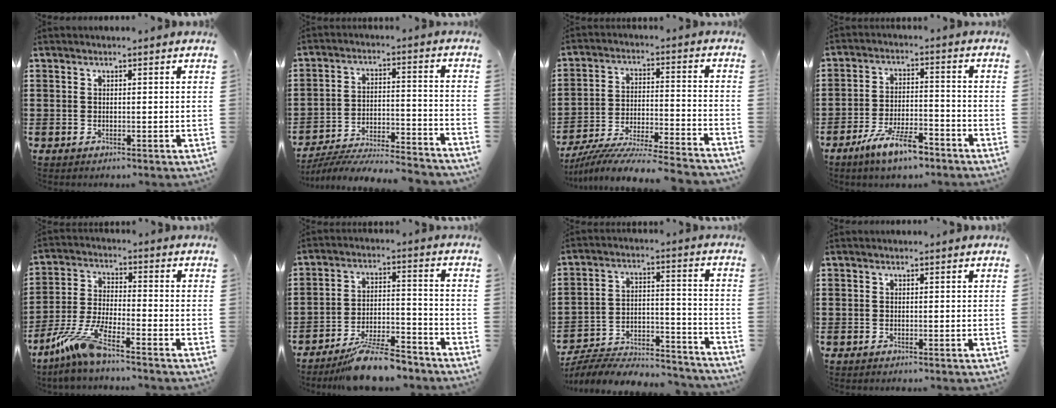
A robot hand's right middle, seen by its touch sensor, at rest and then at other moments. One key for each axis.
{"total": 6.5, "fx": -6.2, "fy": 0.1, "fz": 1.9, "tx": -0.027, "ty": 0.003, "tz": -0.120}
{"total": 7.5, "fx": -7.2, "fy": -0.6, "fz": 2.0, "tx": -0.036, "ty": -0.005, "tz": -0.145}
{"total": 7.4, "fx": -5.3, "fy": 1.6, "fz": 4.9, "tx": -0.101, "ty": 0.001, "tz": -0.098}
{"total": 8.3, "fx": -6.1, "fy": 0.5, "fz": 5.6, "tx": -0.136, "ty": -0.021, "tz": -0.123}
{"total": 9.1, "fx": -8.0, "fy": 1.5, "fz": 4.2, "tx": -0.070, "ty": 0.023, "tz": -0.149}
{"total": 5.9, "fx": -5.7, "fy": 0.7, "fz": 1.3, "tx": -0.027, "ty": 0.004, "tz": -0.117}
{"total": 0.0}